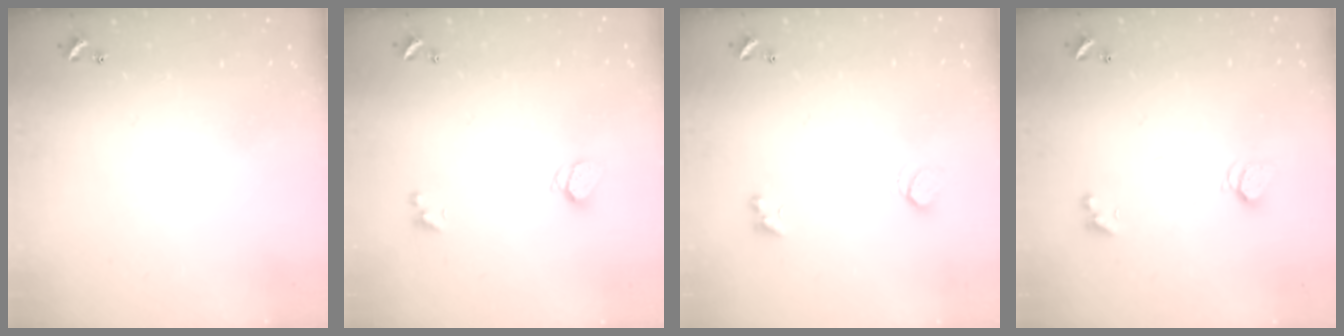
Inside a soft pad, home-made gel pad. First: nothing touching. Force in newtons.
{"total": 1.9, "press": 1.8, "slide": 0.4}
{"total": 2.3, "press": 1.9, "slide": 1.1}
{"total": 1.7, "press": 1.7, "slide": 0.4}